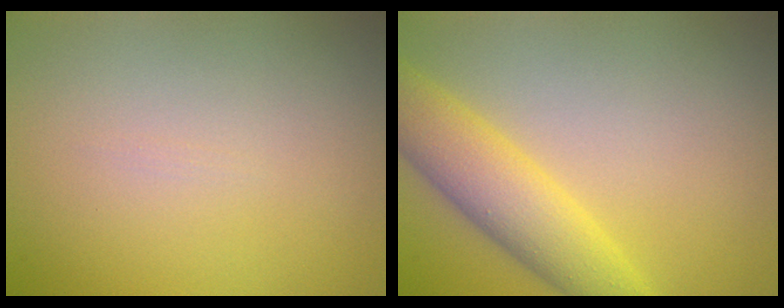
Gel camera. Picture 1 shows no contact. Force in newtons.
{"total": 5.6, "press": 5.6, "slide": 0.2}